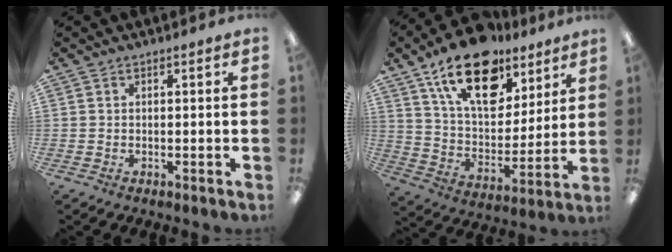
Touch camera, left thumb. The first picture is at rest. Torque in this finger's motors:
{"motor_torque": [0.36, 0.83, 1.70, -1.07, 0.48]}